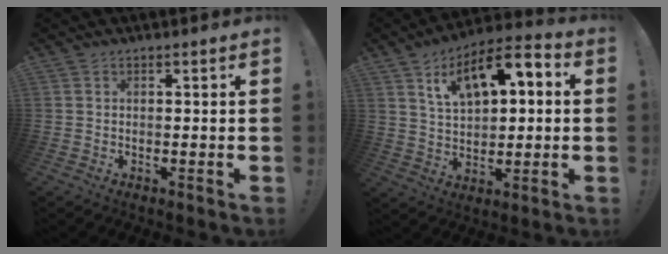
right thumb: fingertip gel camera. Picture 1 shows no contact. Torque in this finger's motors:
{"motor_torque": [0.12, 1.35, 1.12, 0.81, 0.07]}